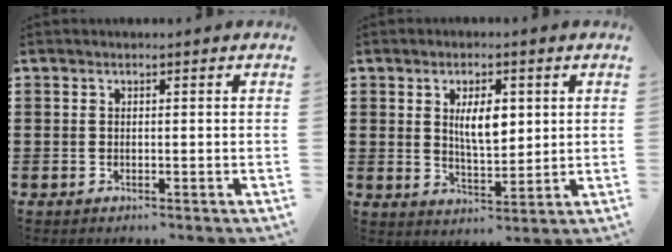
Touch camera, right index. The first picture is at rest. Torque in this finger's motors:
{"motor_torque": [0.55, -0.34, 0.29, 0.12]}